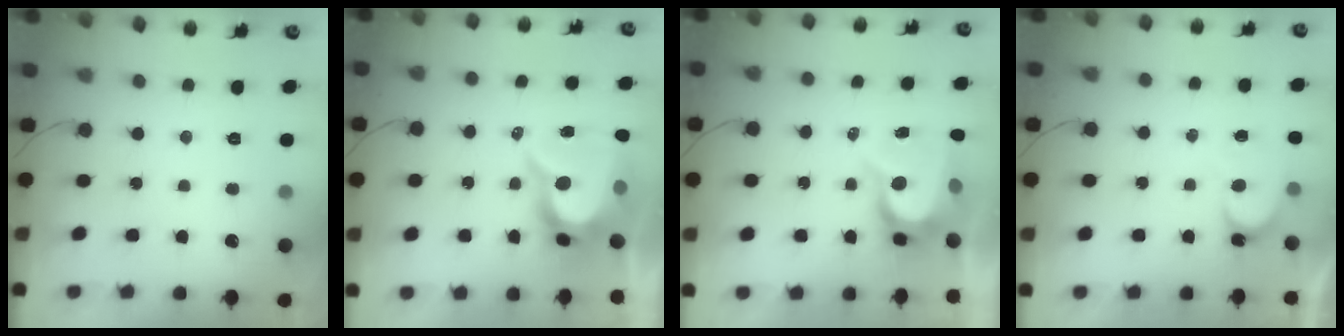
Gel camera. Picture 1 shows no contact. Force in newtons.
{"total": 11.6, "press": 11.5, "slide": 1.1}
{"total": 8.2, "press": 8.2, "slide": 0.5}
{"total": 4.6, "press": 4.6, "slide": 0.4}